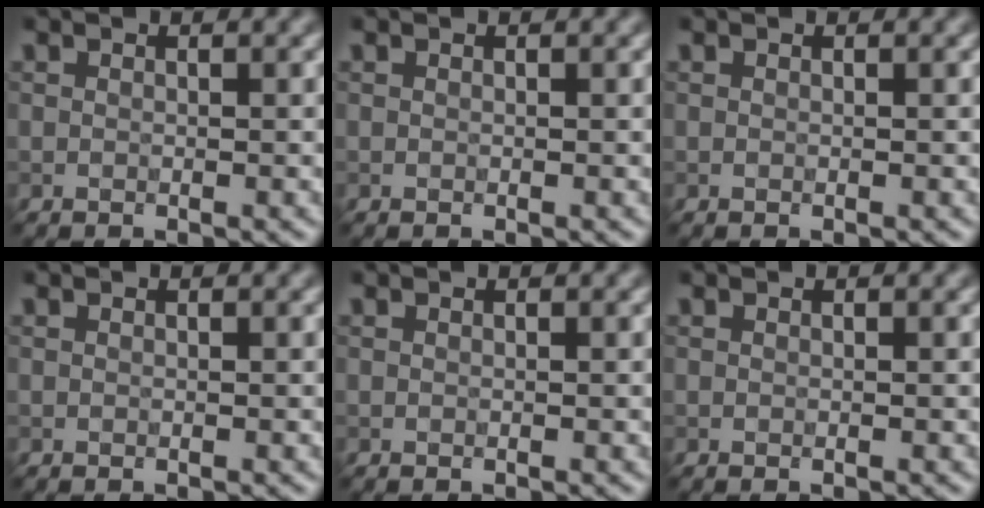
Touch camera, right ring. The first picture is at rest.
{"total": 0.0}
{"total": 0.0}
{"total": 0.0}
{"total": 0.0}
{"total": 0.0}